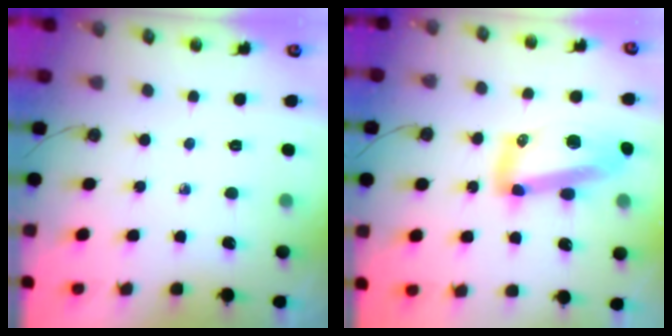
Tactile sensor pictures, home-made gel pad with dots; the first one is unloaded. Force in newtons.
{"total": 14.8, "press": 14.5, "slide": 2.7}